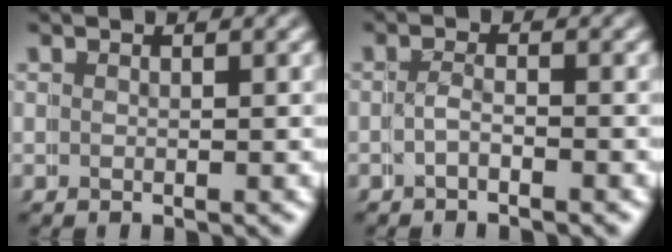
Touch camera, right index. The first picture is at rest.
{"total": 0.9, "force": [-0.9, 0.1, -0.2], "torque": [-0.006, -0.003, -0.024]}